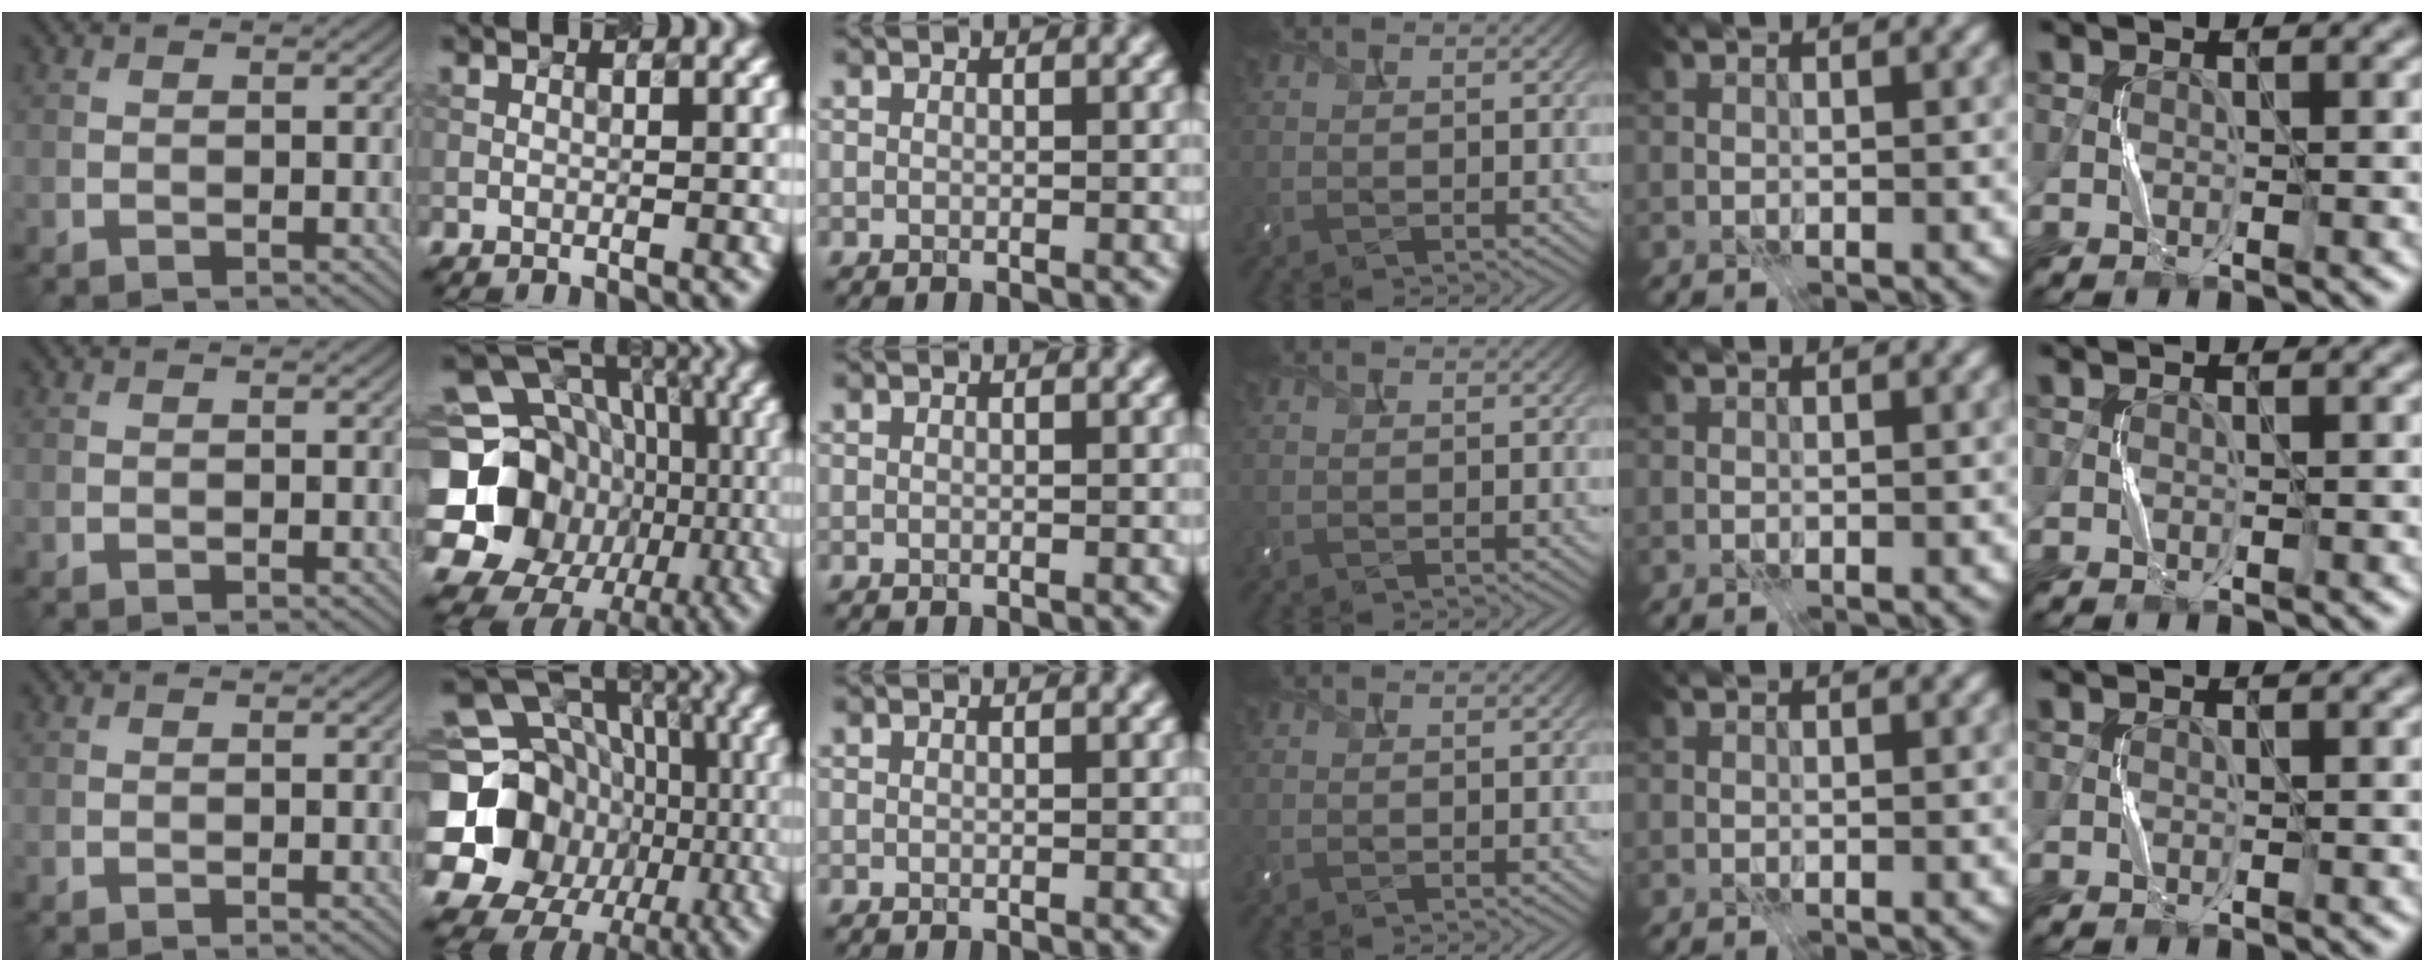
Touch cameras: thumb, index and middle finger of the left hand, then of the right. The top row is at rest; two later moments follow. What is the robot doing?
{"motion": "press", "object": "camera"}